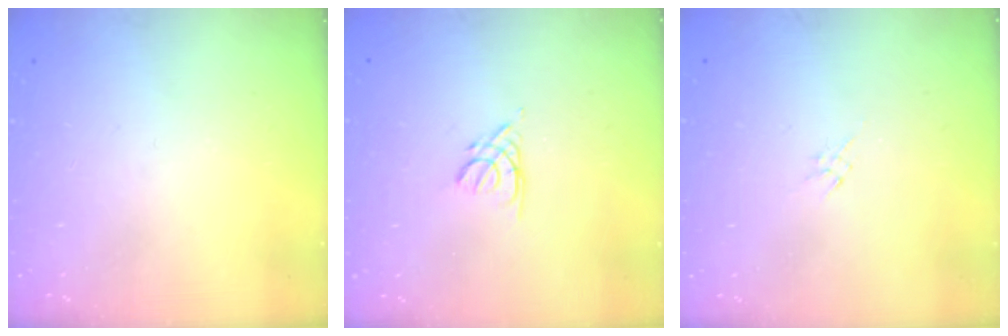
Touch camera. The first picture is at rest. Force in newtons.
{"total": 2.2, "press": 2.2, "slide": 0.4}
{"total": 3.1, "press": 3.0, "slide": 0.7}